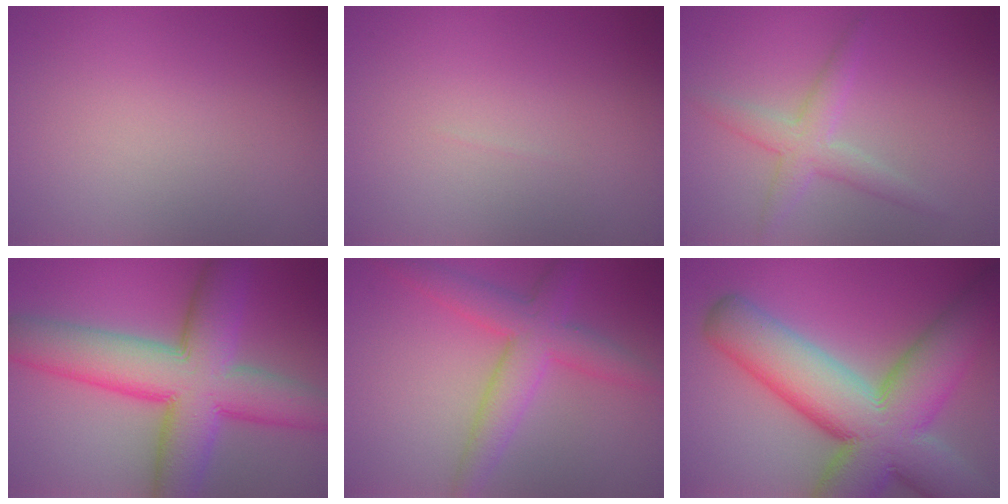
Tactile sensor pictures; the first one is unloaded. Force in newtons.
{"total": 0.0}
{"total": 3.0, "press": 3.0, "slide": 0.1}
{"total": 11.9, "press": 11.9, "slide": 0.6}
{"total": 5.1, "press": 5.1, "slide": 0.1}
{"total": 15.7, "press": 15.7, "slide": 1.1}